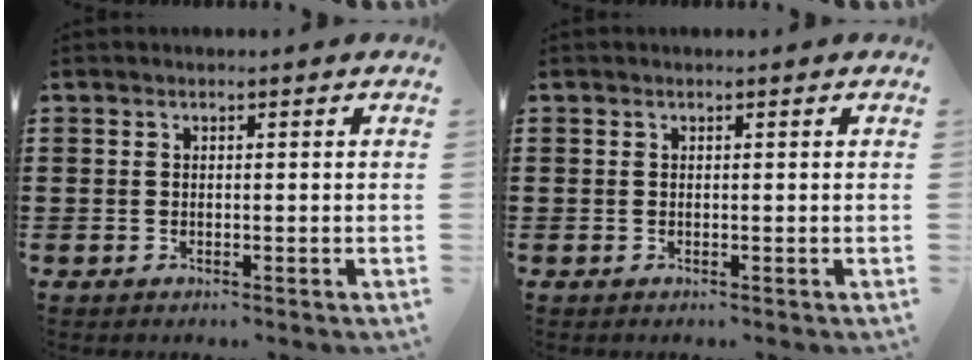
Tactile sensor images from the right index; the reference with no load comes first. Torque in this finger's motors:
{"motor_torque": [-0.10, 0.20, 0.00, -0.01]}